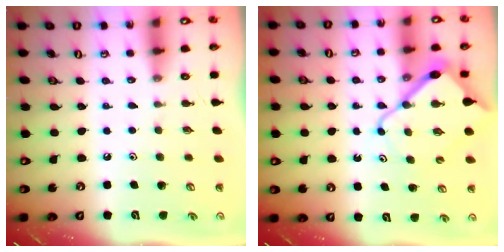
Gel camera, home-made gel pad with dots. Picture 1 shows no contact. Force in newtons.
{"total": 12.1, "press": 12.1, "slide": 1.1}